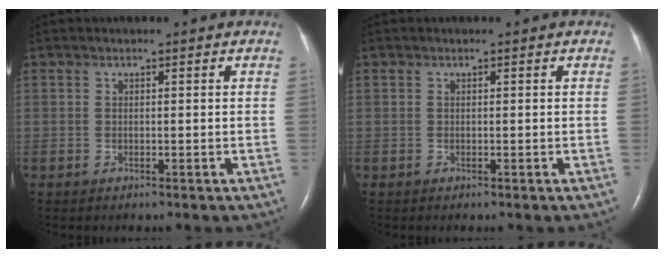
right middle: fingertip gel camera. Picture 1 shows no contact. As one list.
[{"total": 0.0}]